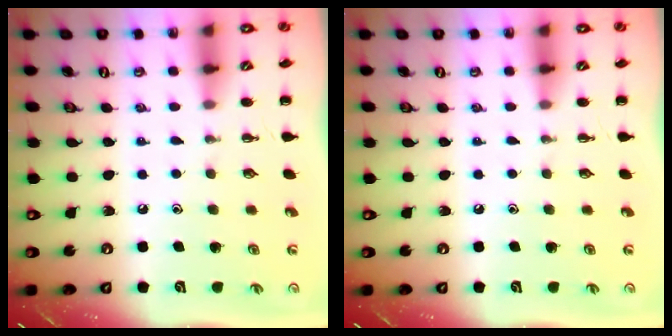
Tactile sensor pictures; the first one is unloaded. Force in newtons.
{"total": 0.0}